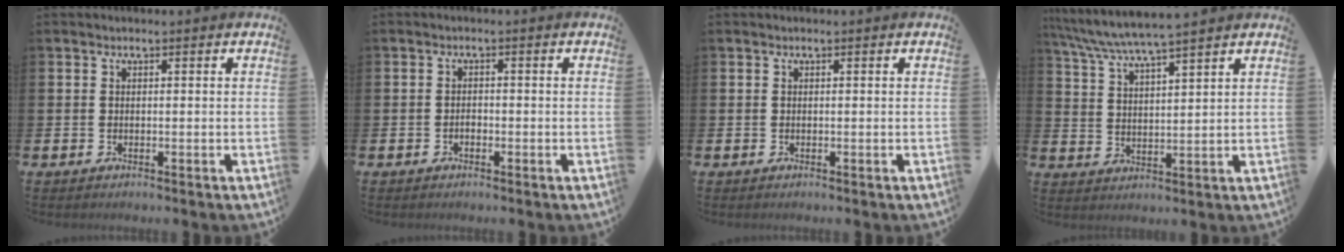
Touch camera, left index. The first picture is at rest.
{"total": 1.0, "force": [-0.5, 0.7, 0.5], "torque": [-0.010, 0.001, -0.011]}
{"total": 0.0}
{"total": 5.8, "force": [5.5, -0.1, 1.9], "torque": [-0.062, -0.028, 0.097]}